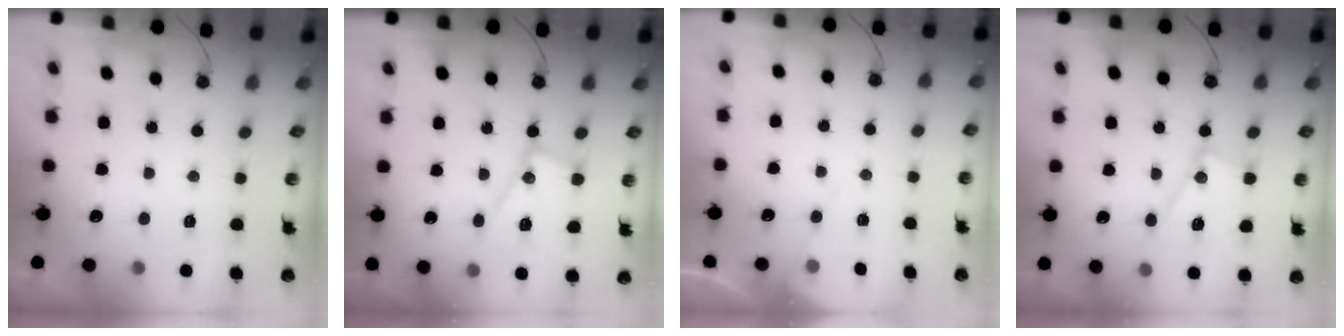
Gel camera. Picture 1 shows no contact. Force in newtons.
{"total": 13.0, "press": 12.9, "slide": 1.3}
{"total": 5.8, "press": 5.8, "slide": 0.7}
{"total": 13.6, "press": 13.6, "slide": 0.7}